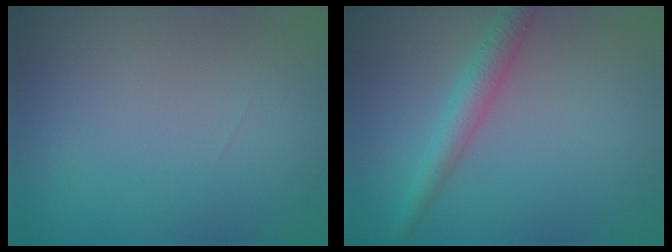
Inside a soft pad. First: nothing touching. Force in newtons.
{"total": 3.2, "press": 3.2, "slide": 0.0}